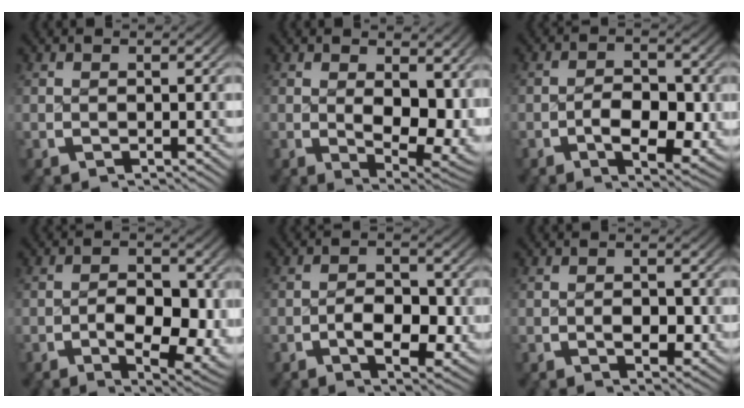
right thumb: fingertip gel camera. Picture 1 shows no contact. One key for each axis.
{"total": 7.1, "fx": 0.1, "fy": 3.9, "fz": 6.0, "tx": -0.097, "ty": -0.039, "tz": 0.018}
{"total": 5.8, "fx": -1.0, "fy": 3.2, "fz": 4.7, "tx": -0.076, "ty": -0.019, "tz": -0.013}
{"total": 7.6, "fx": -1.4, "fy": 4.0, "fz": 6.2, "tx": -0.105, "ty": -0.035, "tz": -0.012}
{"total": 4.8, "fx": -0.9, "fy": 2.8, "fz": 3.8, "tx": -0.059, "ty": -0.016, "tz": -0.012}
{"total": 2.4, "fx": -0.1, "fy": 1.5, "fz": 1.9, "tx": -0.026, "ty": -0.007, "tz": -0.001}